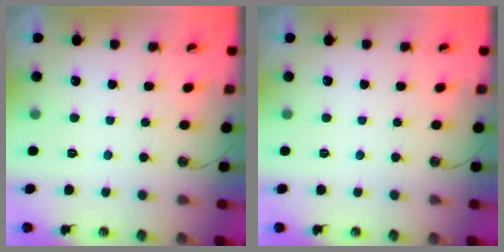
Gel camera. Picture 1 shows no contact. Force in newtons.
{"total": 0.0}